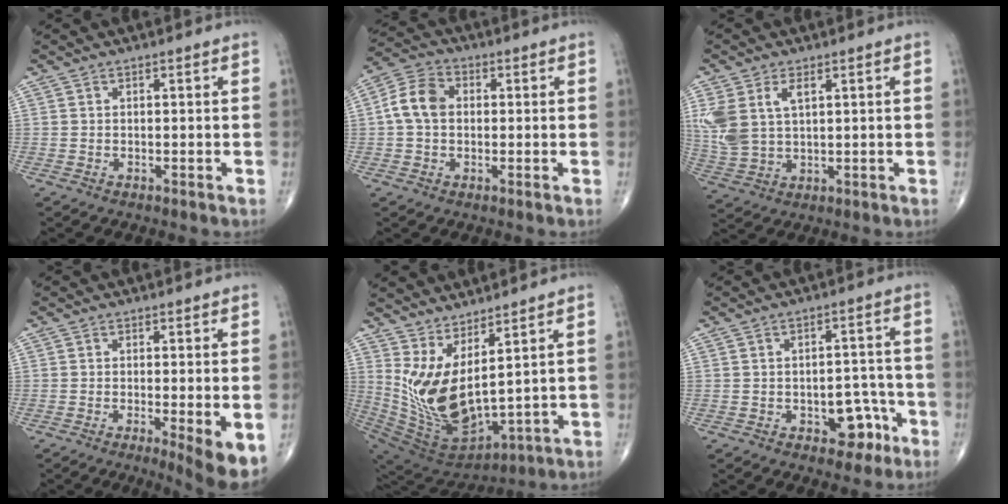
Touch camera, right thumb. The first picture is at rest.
{"total": 7.5, "force": [0.4, 5.5, 5.0], "torque": [-0.093, 0.022, -0.002]}
{"total": 9.8, "force": [3.2, 5.7, 7.3], "torque": [-0.167, 0.001, 0.075]}
{"total": 6.6, "force": [-2.2, 1.0, 6.2], "torque": [-0.092, -0.019, -0.035]}
{"total": 15.4, "force": [5.6, 5.4, 13.3], "torque": [-0.266, -0.071, 0.132]}
{"total": 6.9, "force": [-3.2, 4.3, 4.4], "torque": [-0.022, 0.036, -0.037]}